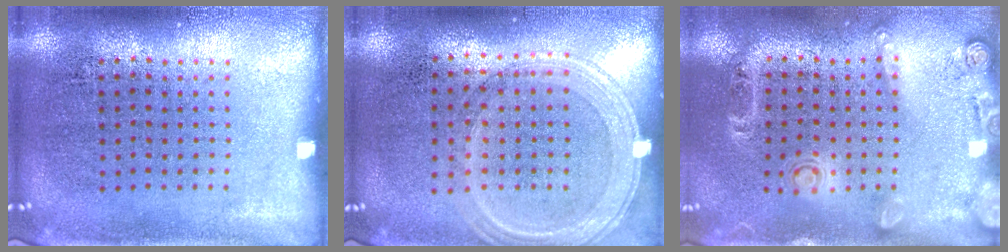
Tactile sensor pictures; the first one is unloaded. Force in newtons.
{"total": 1.3, "press": 1.2, "slide": 0.3}
{"total": 1.6, "press": 1.2, "slide": 1.1}